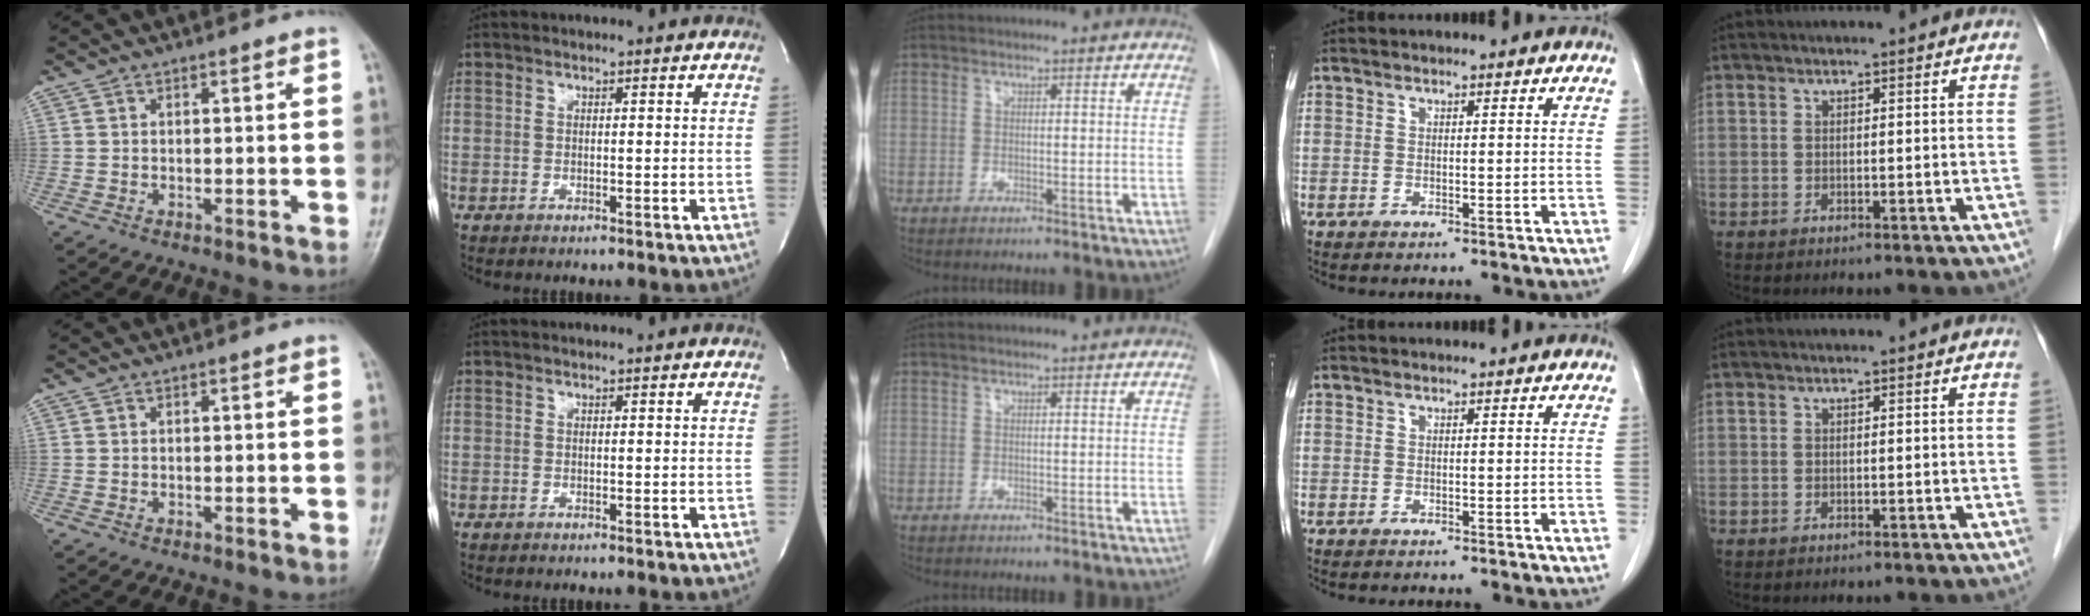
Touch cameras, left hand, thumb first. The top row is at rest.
{}